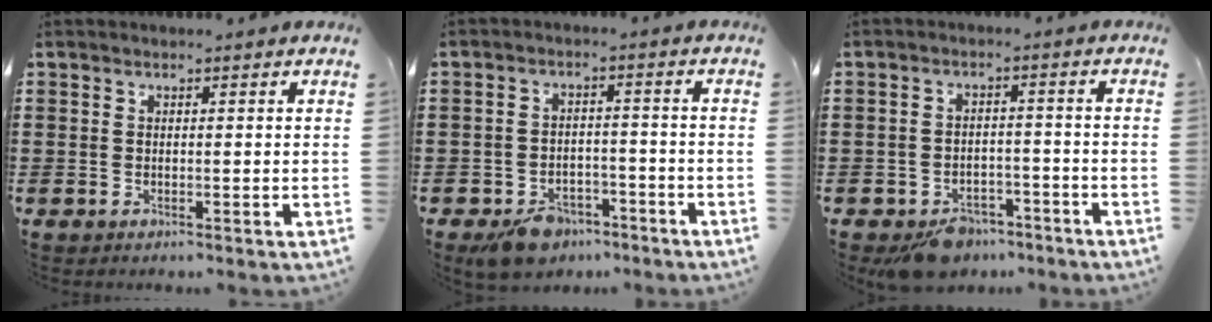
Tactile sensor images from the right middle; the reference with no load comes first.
{"total": 5.2, "force": [-4.3, 2.4, 1.7], "torque": [-0.032, 0.013, -0.081]}
{"total": 4.6, "force": [-4.1, 1.9, 1.0], "torque": [-0.024, 0.011, -0.080]}